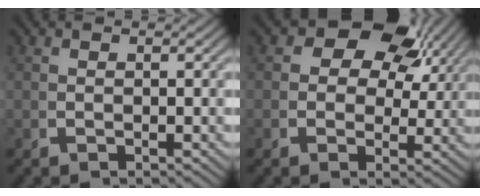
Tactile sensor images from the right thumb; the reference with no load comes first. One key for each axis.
{"total": 10.0, "fx": 4.0, "fy": 6.4, "fz": 6.7, "tx": -0.097, "ty": 0.005, "tz": 0.053}